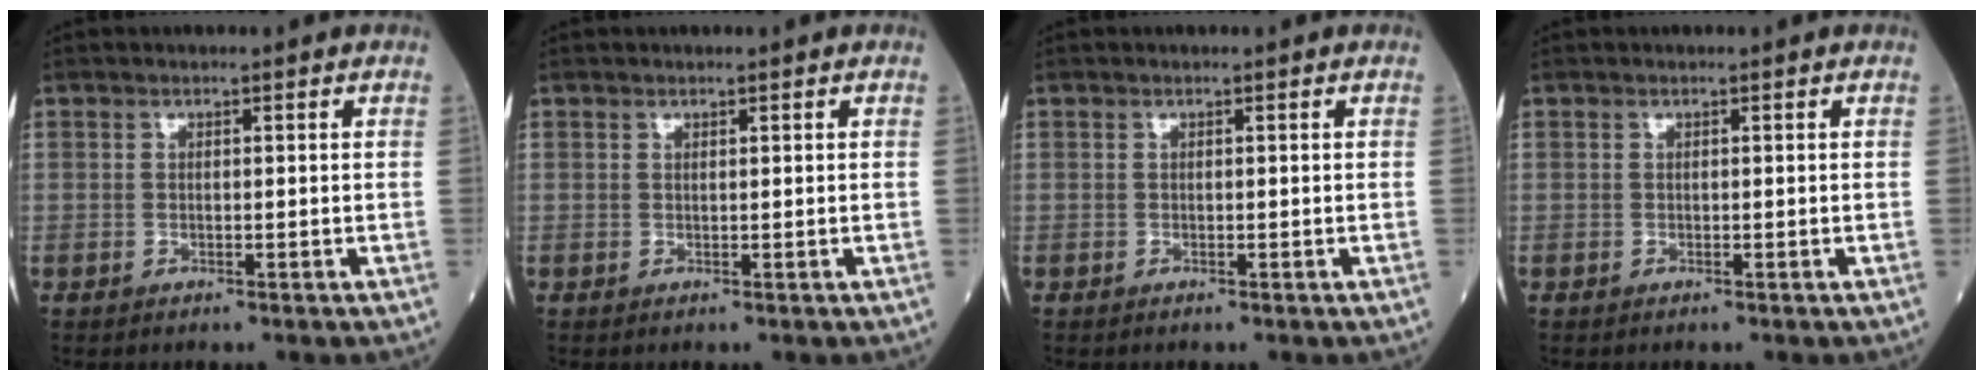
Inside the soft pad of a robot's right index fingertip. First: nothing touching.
{"total": 0.0}
{"total": 0.0}
{"total": 0.0}